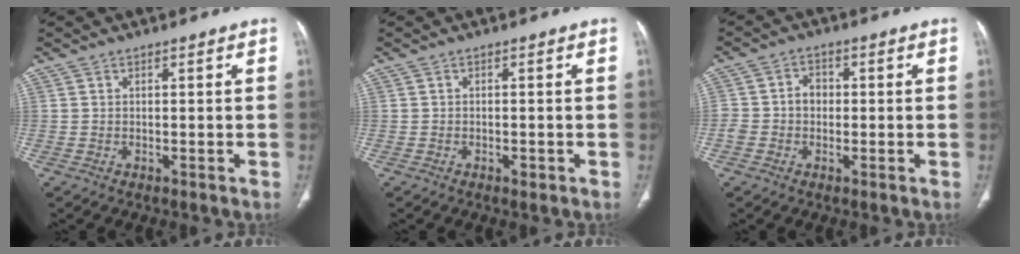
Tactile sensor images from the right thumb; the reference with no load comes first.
{"total": 1.2, "force": [-0.6, 0.6, 0.8], "torque": [-0.011, 0.000, -0.009]}
{"total": 4.3, "force": [-0.3, 3.6, 2.4], "torque": [-0.031, 0.020, -0.008]}